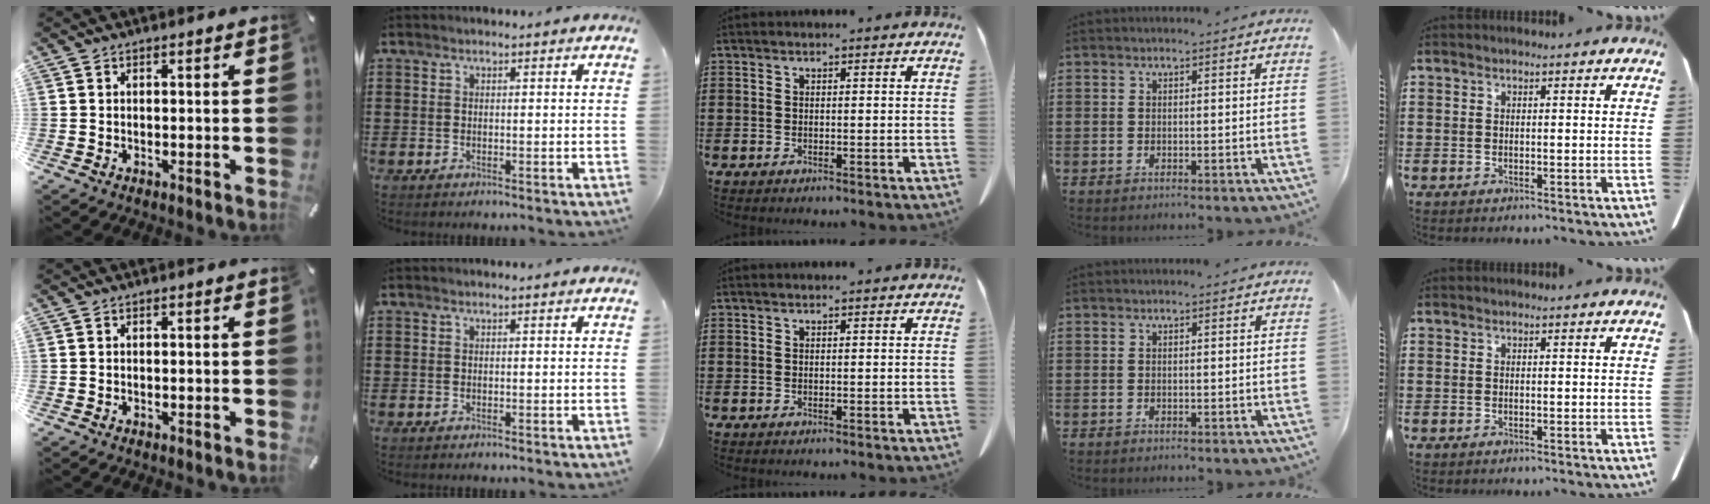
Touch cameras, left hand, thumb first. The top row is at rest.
{}